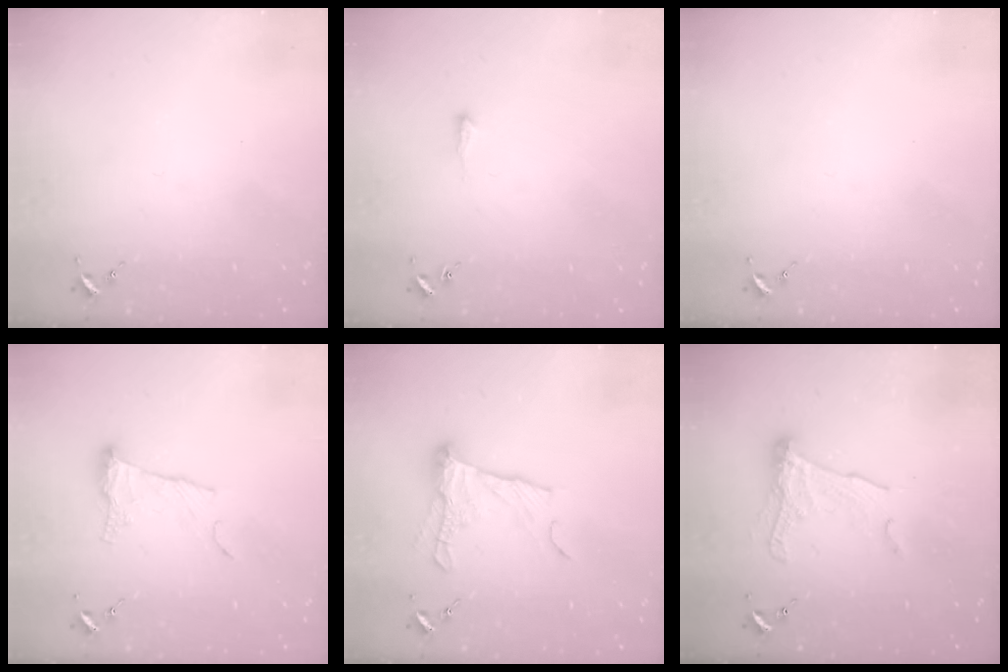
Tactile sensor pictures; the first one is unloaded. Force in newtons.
{"total": 2.9, "press": 2.8, "slide": 0.5}
{"total": 0.0}
{"total": 10.7, "press": 10.7, "slide": 0.5}
{"total": 13.6, "press": 13.6, "slide": 1.1}
{"total": 11.9, "press": 11.9, "slide": 0.9}